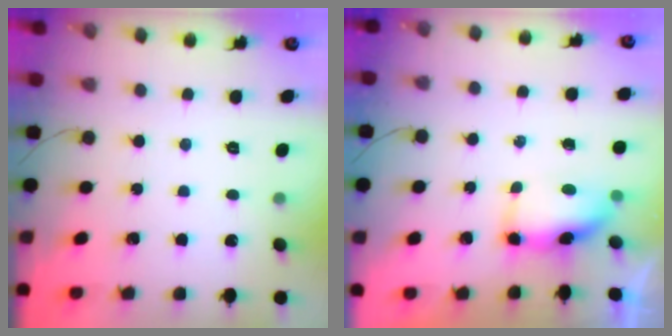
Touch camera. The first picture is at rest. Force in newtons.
{"total": 10.3, "press": 8.2, "slide": 6.2}